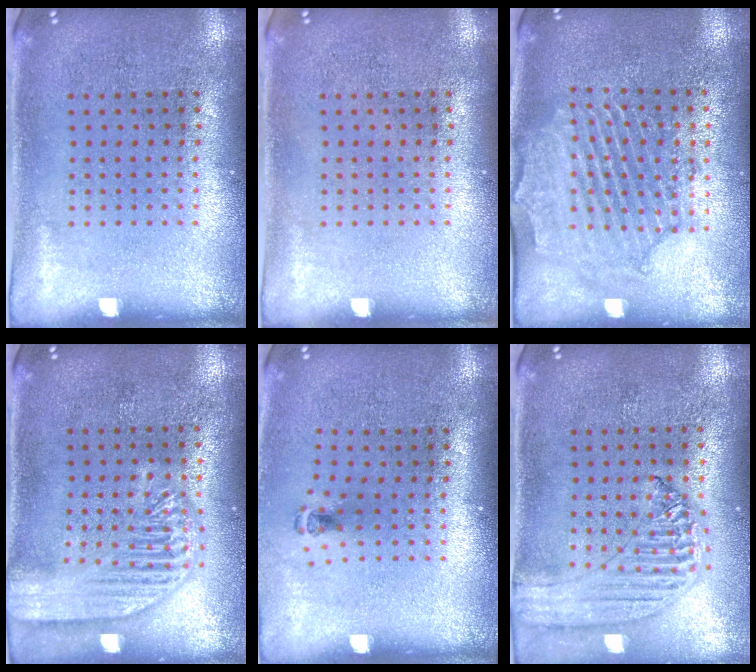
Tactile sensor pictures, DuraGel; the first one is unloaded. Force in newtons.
{"total": 0.0}
{"total": 2.1, "press": 2.0, "slide": 0.6}
{"total": 2.4, "press": 2.4, "slide": 0.3}
{"total": 0.6, "press": 0.4, "slide": 0.5}
{"total": 1.3, "press": 1.3, "slide": 0.1}